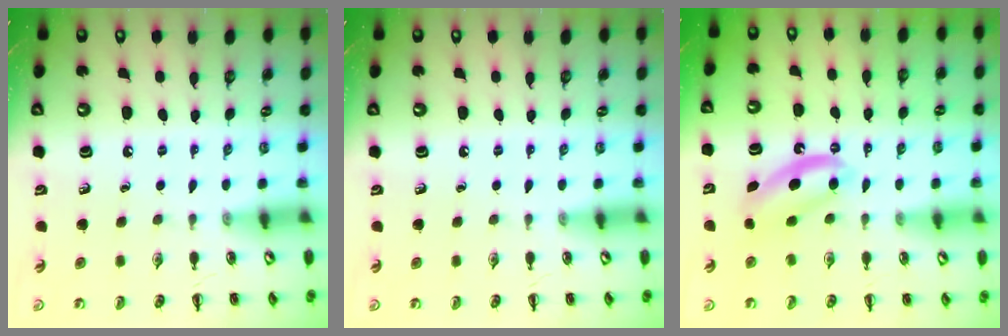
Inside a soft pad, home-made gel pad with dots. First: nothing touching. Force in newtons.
{"total": 0.0}
{"total": 5.8, "press": 5.6, "slide": 1.3}